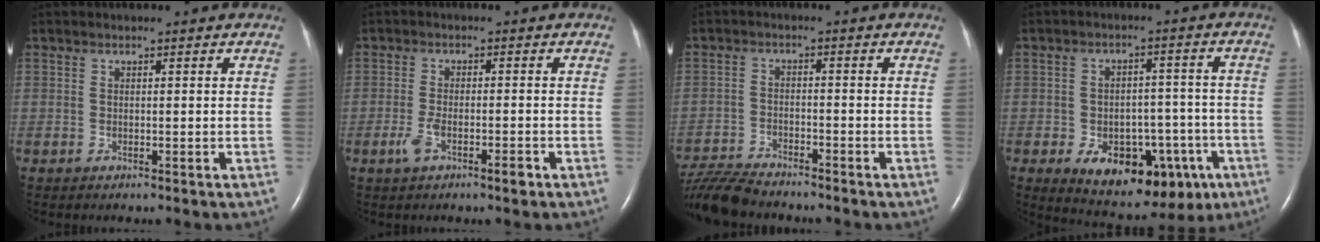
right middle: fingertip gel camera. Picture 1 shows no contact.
{"total": 4.0, "force": [-2.1, 0.9, 3.3], "torque": [-0.068, -0.003, -0.036]}
{"total": 8.4, "force": [-8.0, 0.9, 2.4], "torque": [-0.049, -0.015, -0.144]}
{"total": 14.7, "force": [-7.0, 8.3, 10.0], "torque": [-0.126, 0.020, -0.086]}